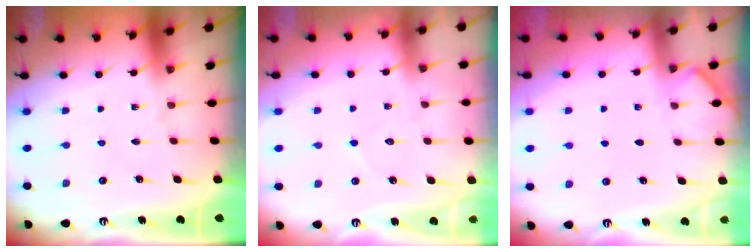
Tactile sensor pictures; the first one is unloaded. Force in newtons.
{"total": 3.3, "press": 3.3, "slide": 0.3}
{"total": 3.5, "press": 3.4, "slide": 0.5}